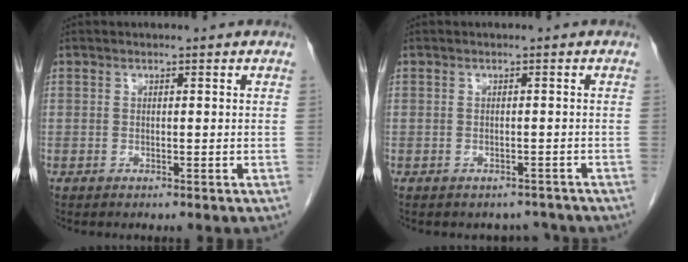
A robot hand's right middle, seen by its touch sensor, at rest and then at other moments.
{"total": 2.7, "force": [-2.4, 1.2, -0.3], "torque": [0.006, 0.004, -0.032]}